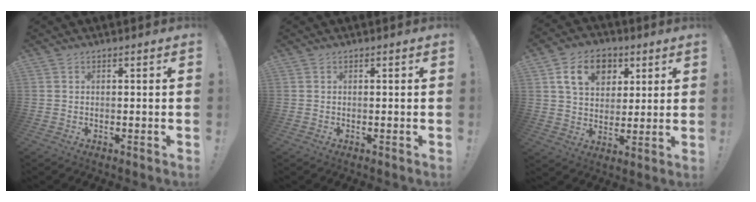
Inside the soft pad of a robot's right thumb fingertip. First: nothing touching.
{"total": 0.0}
{"total": 12.7, "force": [5.3, 9.5, 6.6], "torque": [-0.097, -0.009, 0.100]}